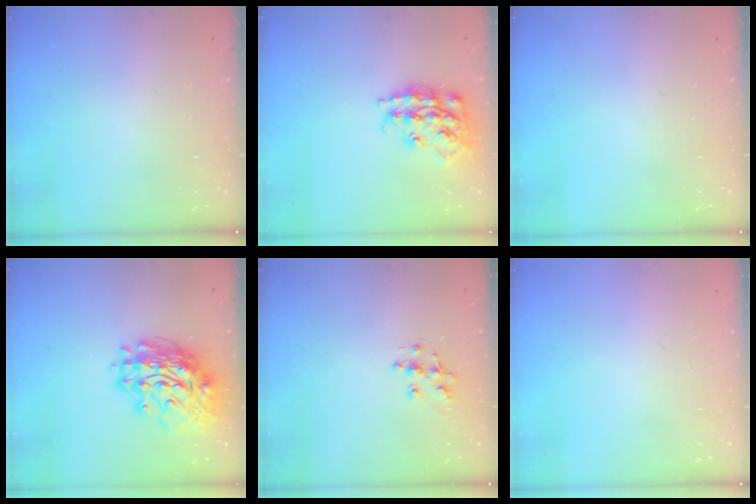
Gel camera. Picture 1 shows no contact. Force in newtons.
{"total": 17.9, "press": 17.8, "slide": 1.1}
{"total": 0.0}
{"total": 17.0, "press": 16.8, "slide": 2.5}
{"total": 8.5, "press": 8.4, "slide": 0.6}
{"total": 0.0}